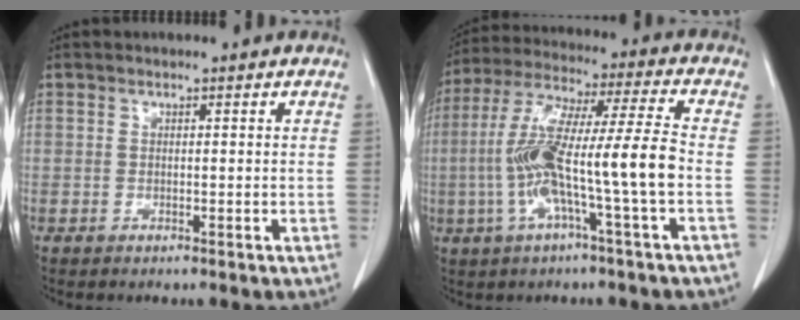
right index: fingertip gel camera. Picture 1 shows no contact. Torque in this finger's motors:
{"motor_torque": [1.66, -0.48, 0.76, 0.21]}